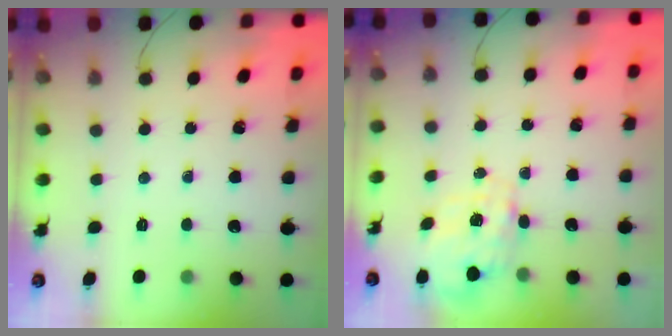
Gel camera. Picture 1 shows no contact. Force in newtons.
{"total": 2.9, "press": 2.7, "slide": 0.9}